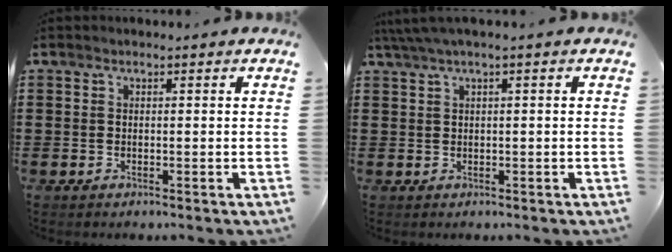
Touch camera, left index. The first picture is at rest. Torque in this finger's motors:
{"motor_torque": [0.77, -0.55, 0.09, 0.08]}